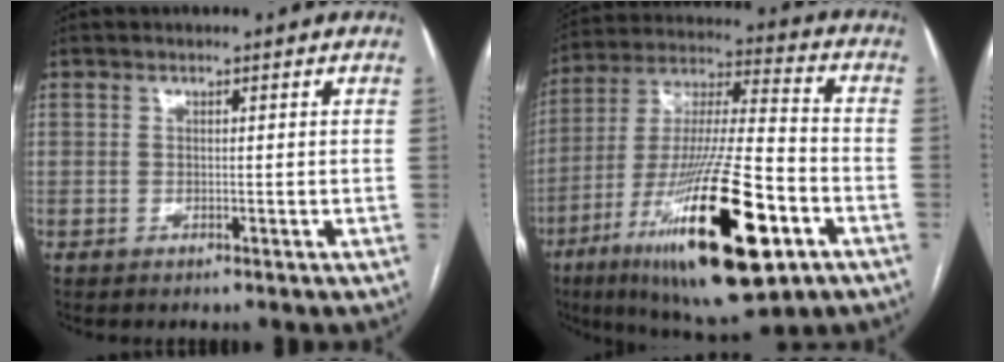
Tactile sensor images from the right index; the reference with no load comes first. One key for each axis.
{"total": 26.7, "fx": -11.5, "fy": 5.3, "fz": 23.5, "tx": -0.422, "ty": -0.034, "tz": -0.186}